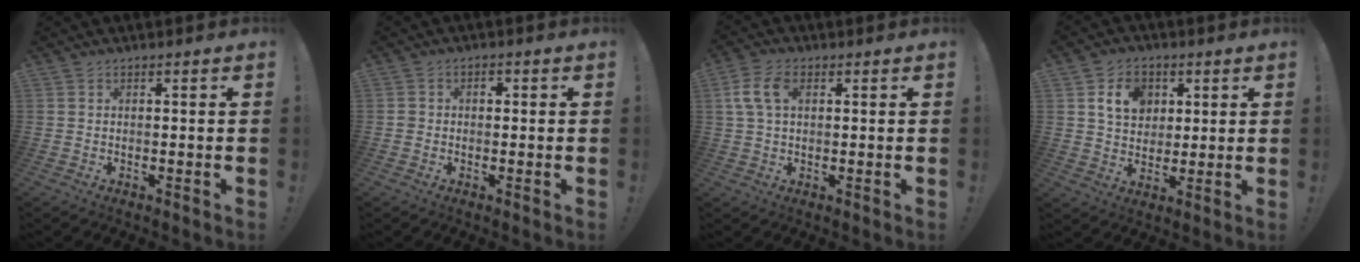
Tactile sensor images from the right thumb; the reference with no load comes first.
{"total": 2.1, "force": [-0.5, 1.8, 0.9], "torque": [-0.015, 0.004, -0.011]}
{"total": 8.0, "force": [2.3, 4.8, 5.9], "torque": [-0.118, 0.005, 0.043]}
{"total": 10.5, "force": [4.2, 8.2, 4.9], "torque": [-0.070, -0.009, 0.081]}